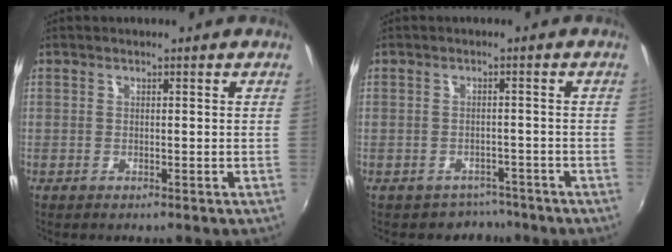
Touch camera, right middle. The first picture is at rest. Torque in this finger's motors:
{"motor_torque": [0.17, -0.15, 0.02, 0.00]}